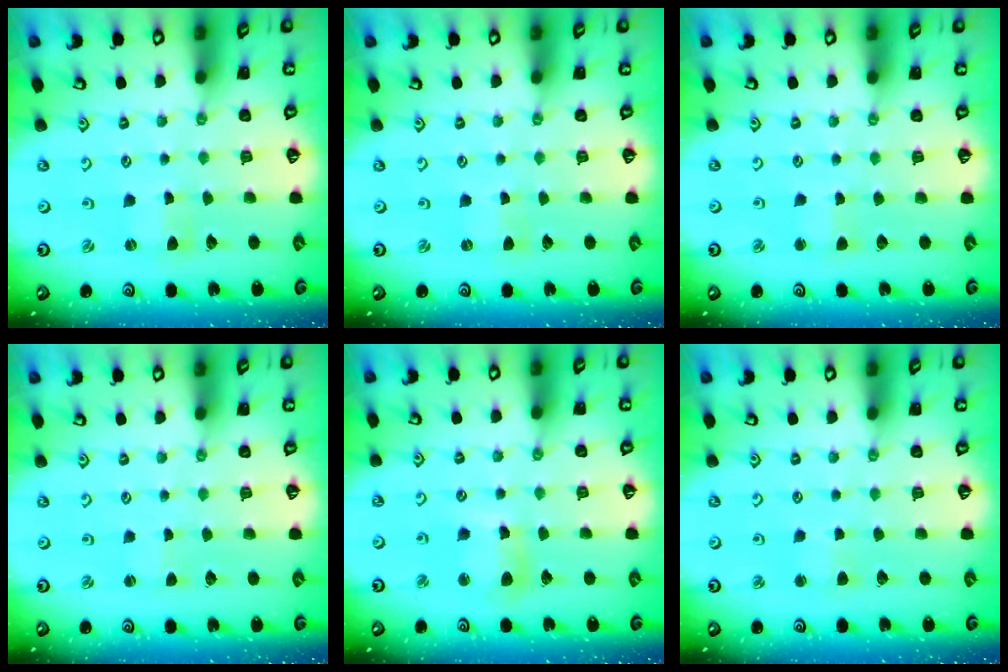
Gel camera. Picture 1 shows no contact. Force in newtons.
{"total": 0.0}
{"total": 2.1, "press": 2.1, "slide": 0.5}
{"total": 0.7, "press": 0.7, "slide": 0.2}
{"total": 7.7, "press": 7.6, "slide": 1.2}
{"total": 2.0, "press": 1.9, "slide": 0.6}